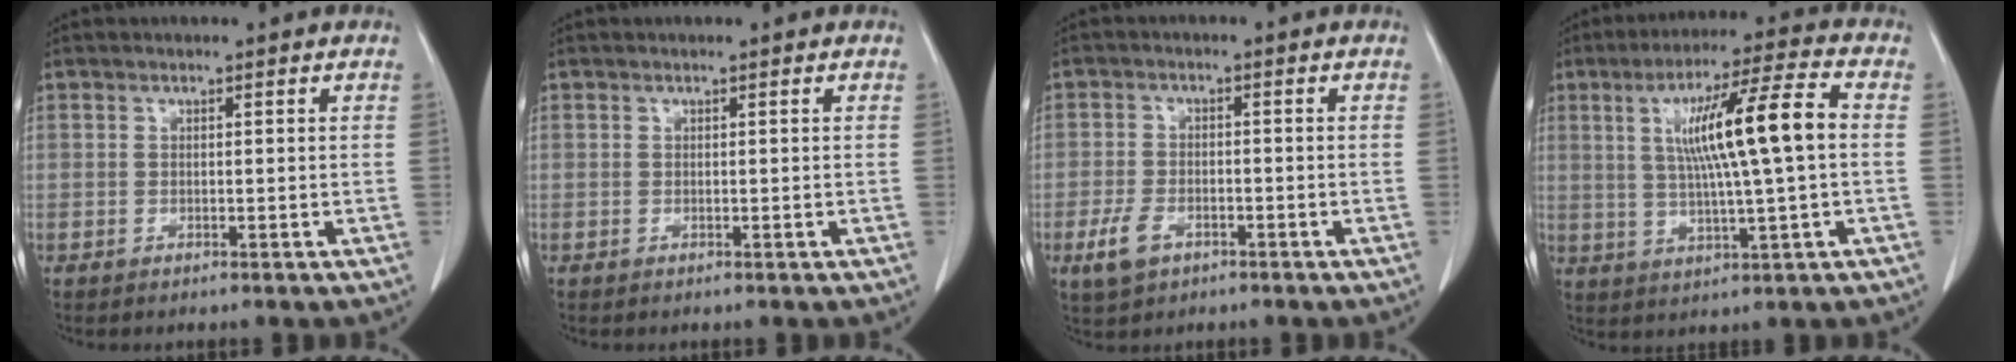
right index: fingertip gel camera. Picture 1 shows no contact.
{"total": 0.0}
{"total": 5.5, "force": [-2.7, 3.2, 3.5], "torque": [-0.081, 0.001, -0.044]}
{"total": 13.9, "force": [1.6, 0.8, 13.8], "torque": [-0.238, 0.018, 0.030]}